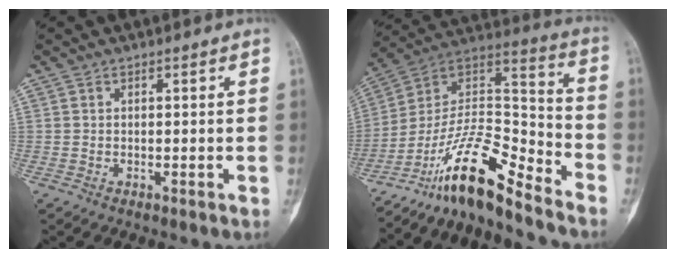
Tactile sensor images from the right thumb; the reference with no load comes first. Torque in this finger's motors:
{"motor_torque": [0.46, 0.15, 1.48, -1.29, 0.14]}